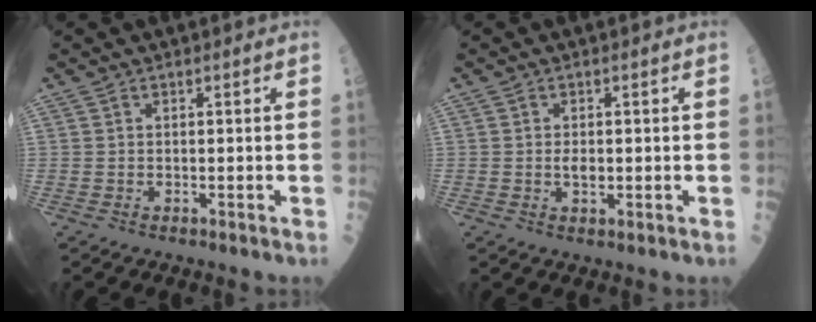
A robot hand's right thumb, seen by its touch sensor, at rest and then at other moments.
{"total": 2.2, "force": [-0.1, 1.2, 1.9], "torque": [-0.029, 0.000, -0.001]}